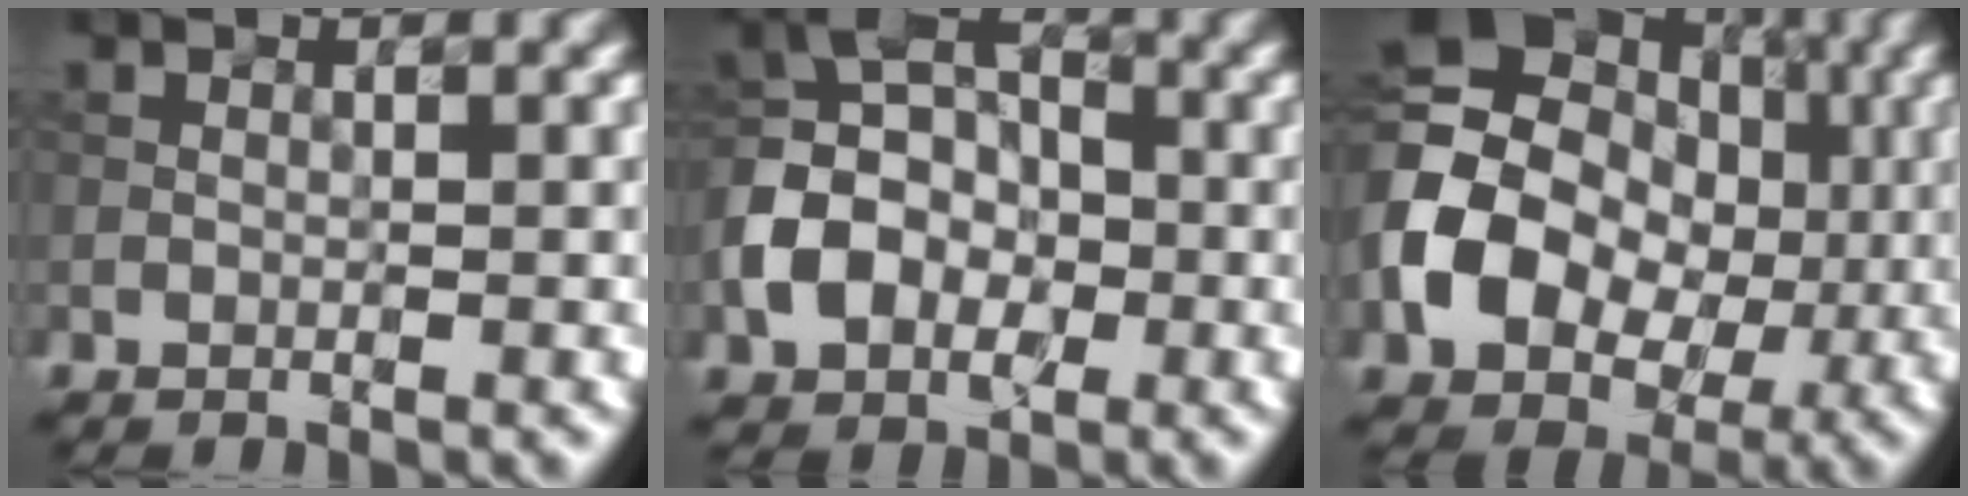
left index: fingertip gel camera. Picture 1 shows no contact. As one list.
[{"total": 6.7, "force": [-2.2, 5.0, 3.8], "torque": [-0.074, 0.011, -0.057]}, {"total": 14.2, "force": [-0.3, 11.5, 8.4], "torque": [-0.180, 0.003, -0.015]}]